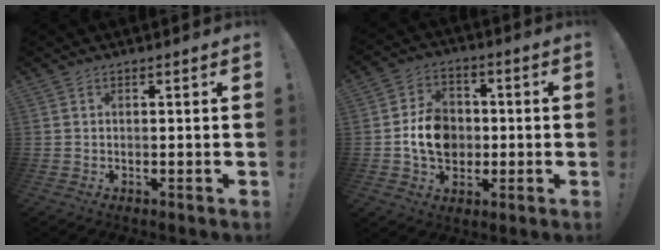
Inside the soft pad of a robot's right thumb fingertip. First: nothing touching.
{"total": 11.5, "force": [-1.4, 9.3, 6.6], "torque": [-0.100, 0.012, -0.022]}